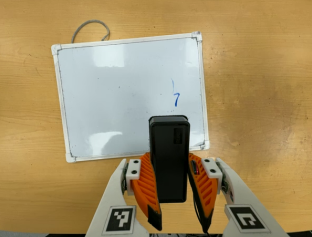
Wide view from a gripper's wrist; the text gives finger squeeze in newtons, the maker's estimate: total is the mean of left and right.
{"total": 9.1, "left": 7.9, "right": 10.4}